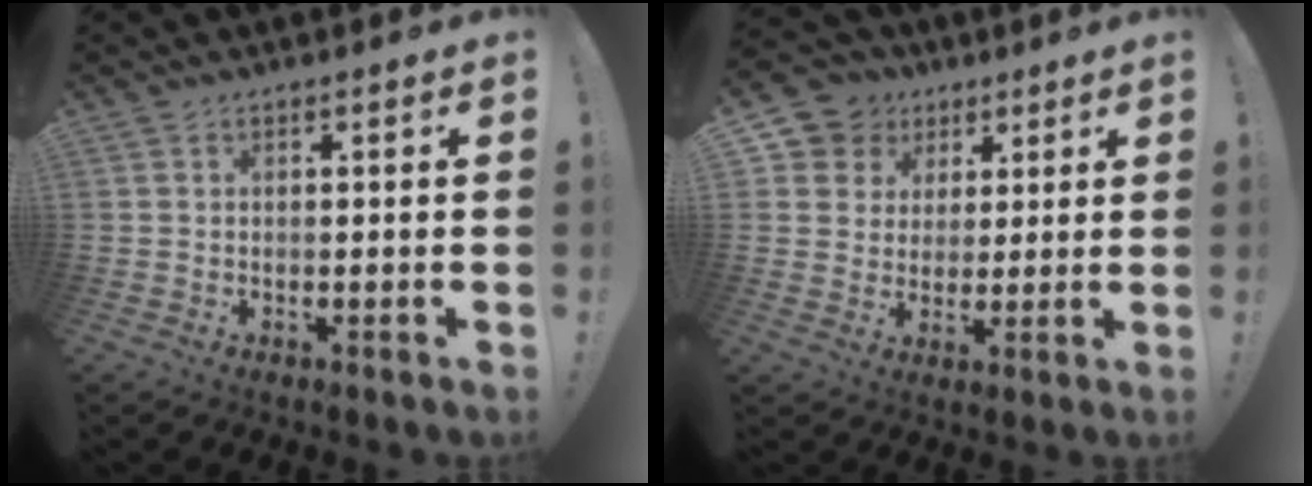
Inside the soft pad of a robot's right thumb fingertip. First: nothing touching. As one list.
[{"total": 8.6, "force": [3.3, 7.8, 1.6], "torque": [-0.029, -0.019, 0.071]}]